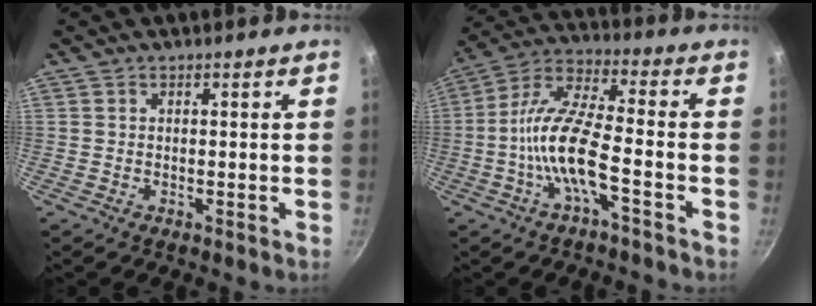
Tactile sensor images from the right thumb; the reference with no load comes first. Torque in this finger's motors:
{"motor_torque": [2.18, 1.09, 1.70, -0.78, 0.50]}